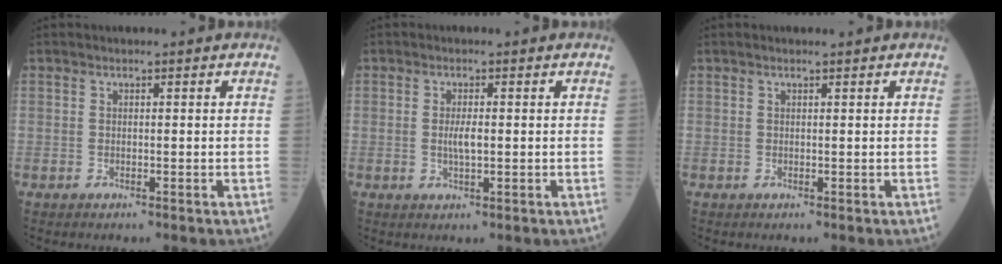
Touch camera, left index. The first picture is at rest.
{"total": 2.3, "force": [0.0, 0.5, 2.3], "torque": [-0.048, -0.001, 0.001]}
{"total": 0.7, "force": [0.5, 0.0, 0.4], "torque": [-0.010, 0.004, 0.009]}